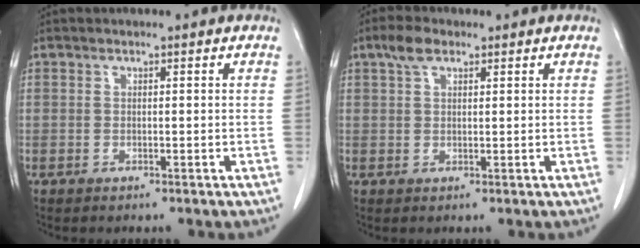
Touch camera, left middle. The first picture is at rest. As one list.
[{"total": 3.2, "force": [2.0, 1.5, 2.0], "torque": [-0.045, 0.013, 0.038]}]